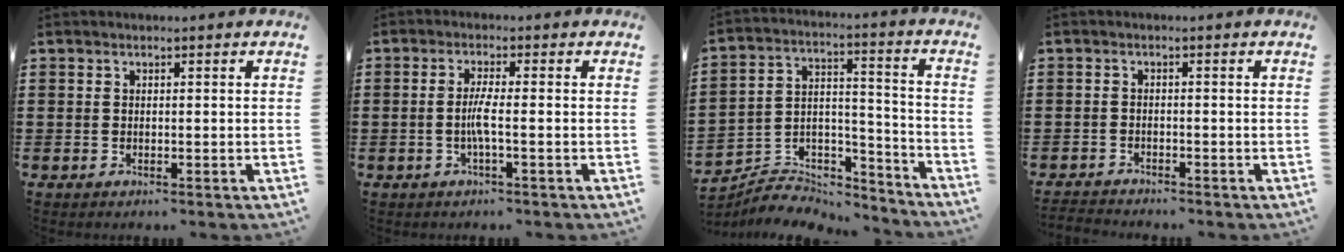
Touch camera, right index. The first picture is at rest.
{"total": 3.2, "force": [-0.7, 0.0, 3.2], "torque": [-0.066, -0.008, -0.017]}
{"total": 6.2, "force": [-5.7, 2.2, 0.9], "torque": [-0.019, 0.011, -0.114]}
{"total": 1.6, "force": [-1.6, 0.1, -0.1], "torque": [-0.003, 0.001, -0.035]}